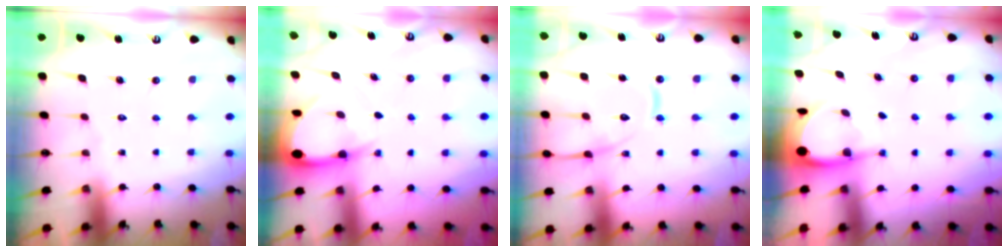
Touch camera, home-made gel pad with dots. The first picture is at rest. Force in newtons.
{"total": 4.9, "press": 4.9, "slide": 0.6}
{"total": 15.5, "press": 15.4, "slide": 1.4}
{"total": 3.9, "press": 3.9, "slide": 0.4}